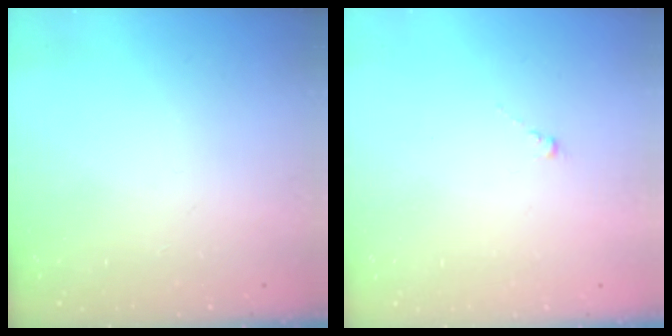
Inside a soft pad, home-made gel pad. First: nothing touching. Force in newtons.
{"total": 0.0}